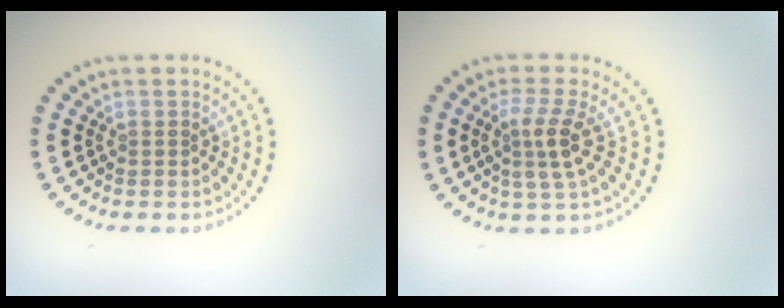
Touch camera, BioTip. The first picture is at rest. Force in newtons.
{"total": 2.8, "press": 2.4, "slide": 1.5}